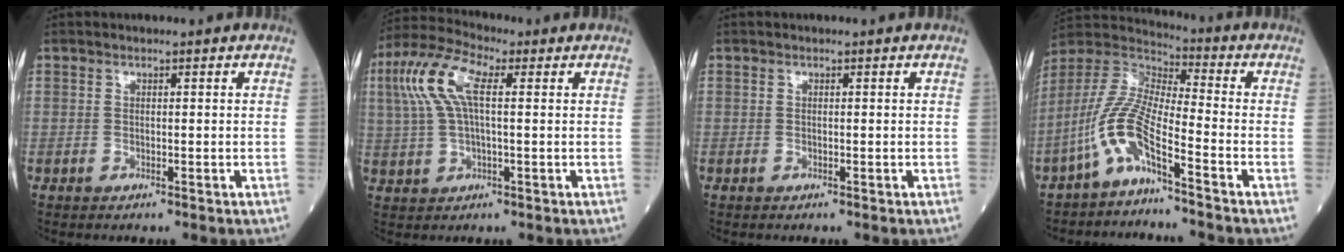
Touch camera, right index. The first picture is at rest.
{"total": 9.5, "force": [2.6, 3.2, 8.5], "torque": [-0.199, 0.030, 0.048]}
{"total": 0.0}
{"total": 9.2, "force": [-5.2, 1.2, 7.5], "torque": [-0.182, 0.008, -0.112]}